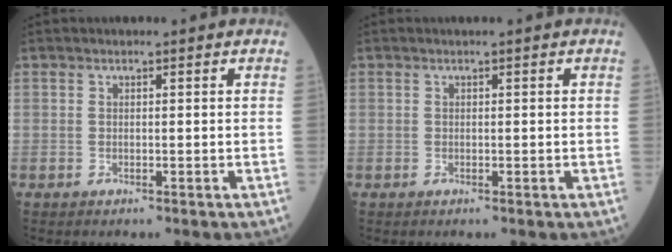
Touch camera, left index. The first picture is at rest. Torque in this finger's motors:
{"motor_torque": [0.11, -0.27, 0.02, 0.01]}